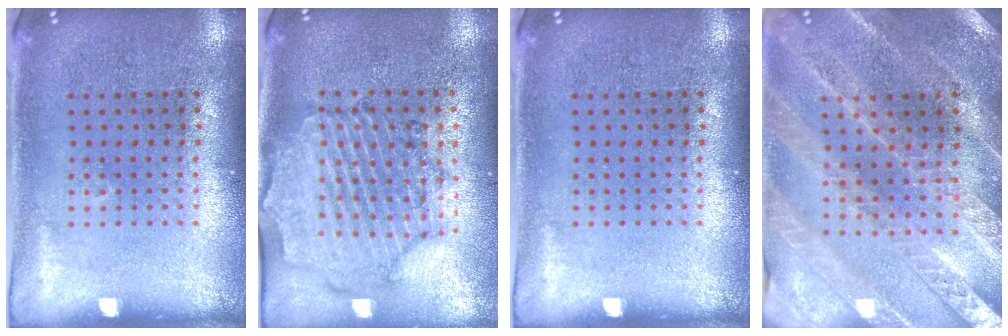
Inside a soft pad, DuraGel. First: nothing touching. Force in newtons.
{"total": 1.4, "press": 1.4, "slide": 0.2}
{"total": 0.0}
{"total": 2.4, "press": 2.4, "slide": 0.4}